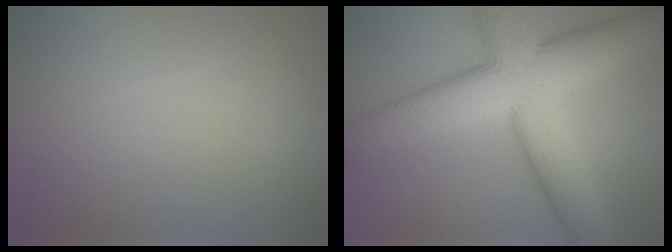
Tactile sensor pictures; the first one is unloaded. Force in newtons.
{"total": 12.3, "press": 12.3, "slide": 0.6}